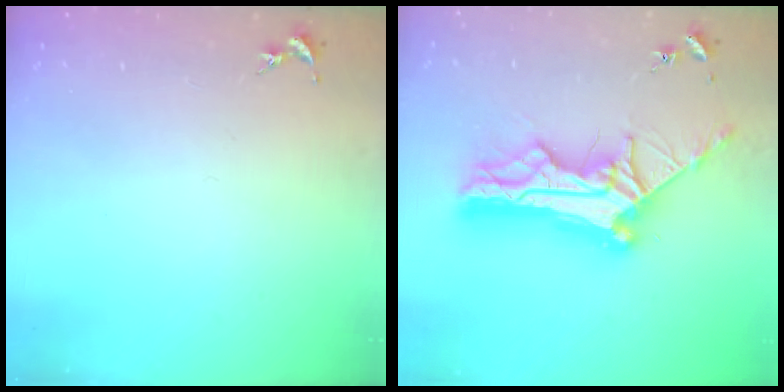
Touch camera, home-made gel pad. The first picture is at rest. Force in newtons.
{"total": 12.0, "press": 12.0, "slide": 1.2}